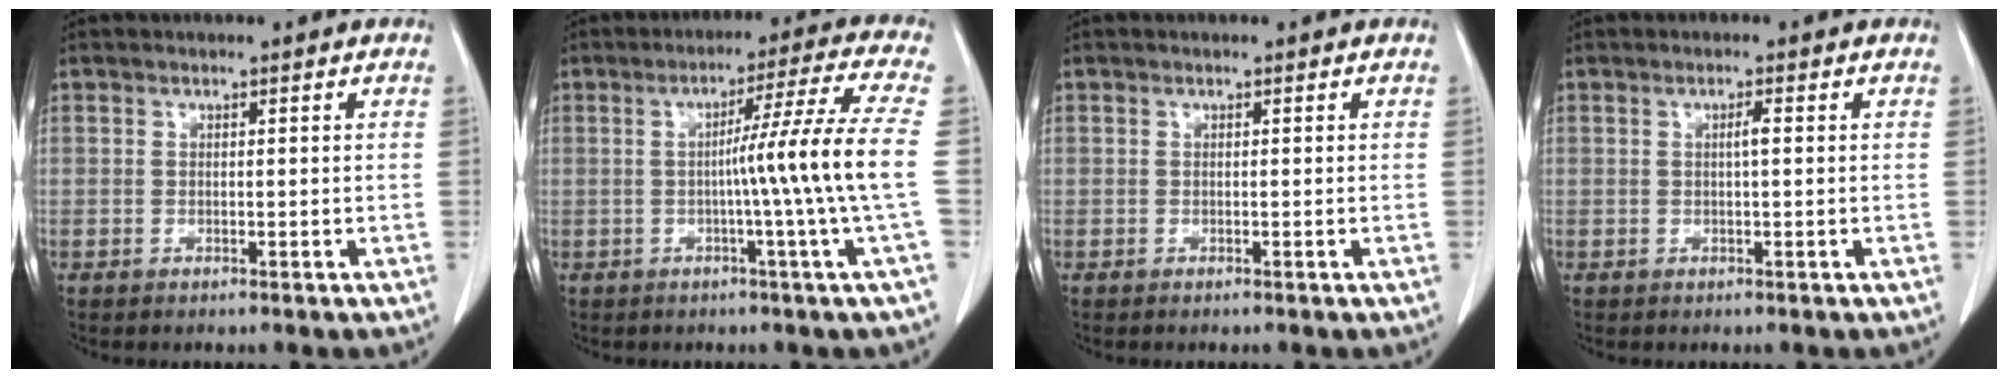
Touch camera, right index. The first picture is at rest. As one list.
[{"total": 11.1, "force": [-1.1, -3.1, 10.6], "torque": [-0.156, 0.001, -0.015]}, {"total": 0.0}, {"total": 1.3, "force": [0.1, 0.0, 1.2], "torque": [-0.024, 0.003, 0.002]}]